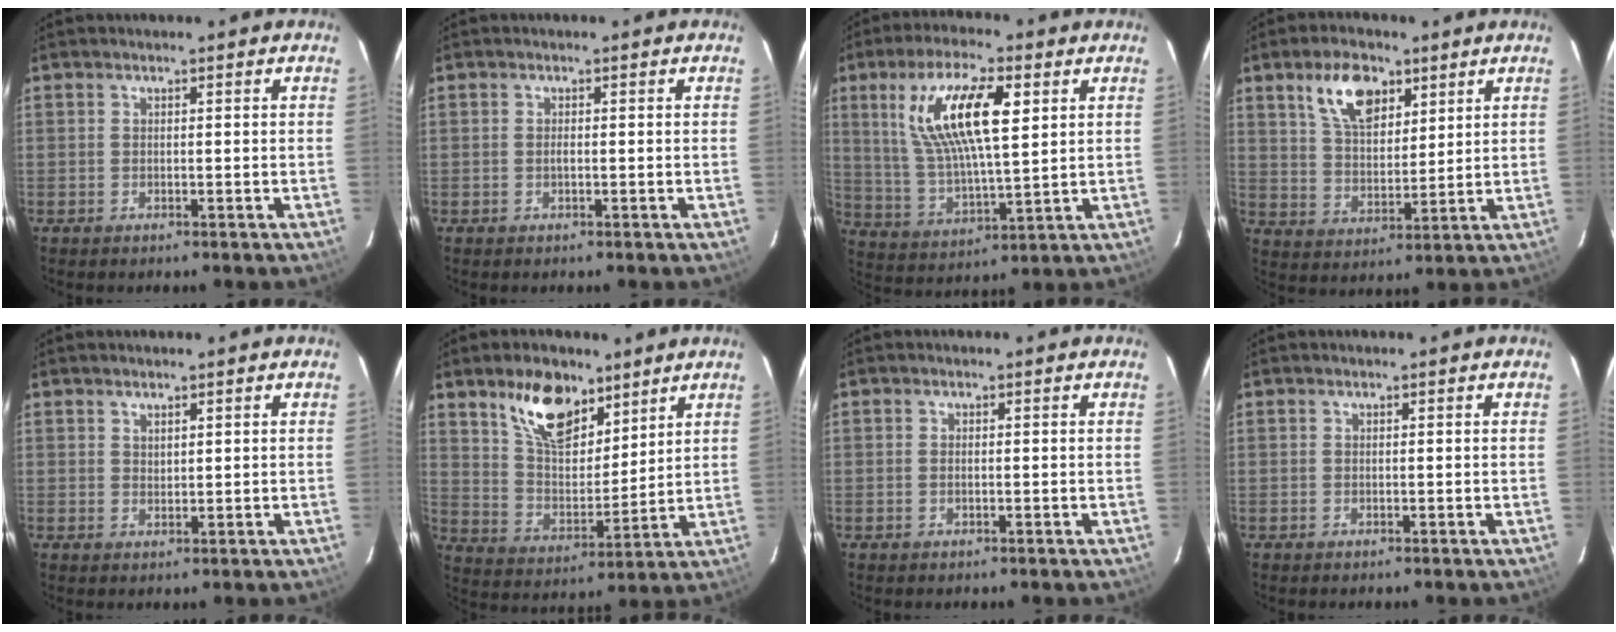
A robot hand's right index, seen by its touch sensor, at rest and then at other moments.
{"total": 0.9, "force": [-0.2, 0.1, 0.8], "torque": [-0.017, 0.001, -0.003]}
{"total": 16.1, "force": [5.8, 5.0, 14.2], "torque": [-0.270, 0.009, 0.115]}
{"total": 10.5, "force": [5.8, 5.6, 6.7], "torque": [-0.120, 0.015, 0.110]}
{"total": 1.4, "force": [1.1, 0.6, 0.5], "torque": [-0.005, 0.001, 0.020]}
{"total": 13.5, "force": [8.7, 6.8, 7.8], "torque": [-0.134, 0.010, 0.162]}
{"total": 0.8, "force": [-0.1, 0.3, 0.8], "torque": [-0.016, 0.001, -0.003]}
{"total": 0.0}